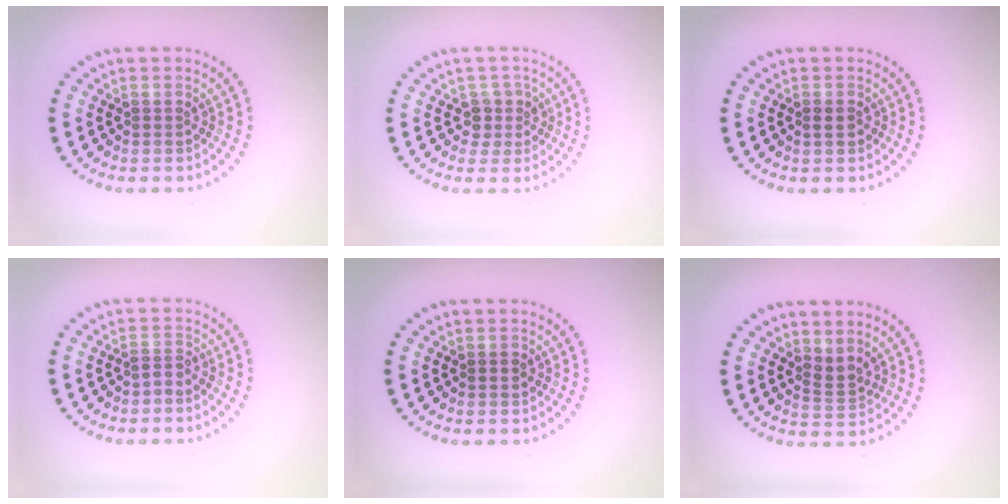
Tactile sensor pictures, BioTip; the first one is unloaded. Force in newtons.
{"total": 1.9, "press": 1.6, "slide": 1.1}
{"total": 1.1, "press": 1.1, "slide": 0.3}
{"total": 1.0, "press": 0.4, "slide": 0.9}
{"total": 0.9, "press": 0.9, "slide": 0.2}
{"total": 1.9, "press": 1.3, "slide": 1.4}